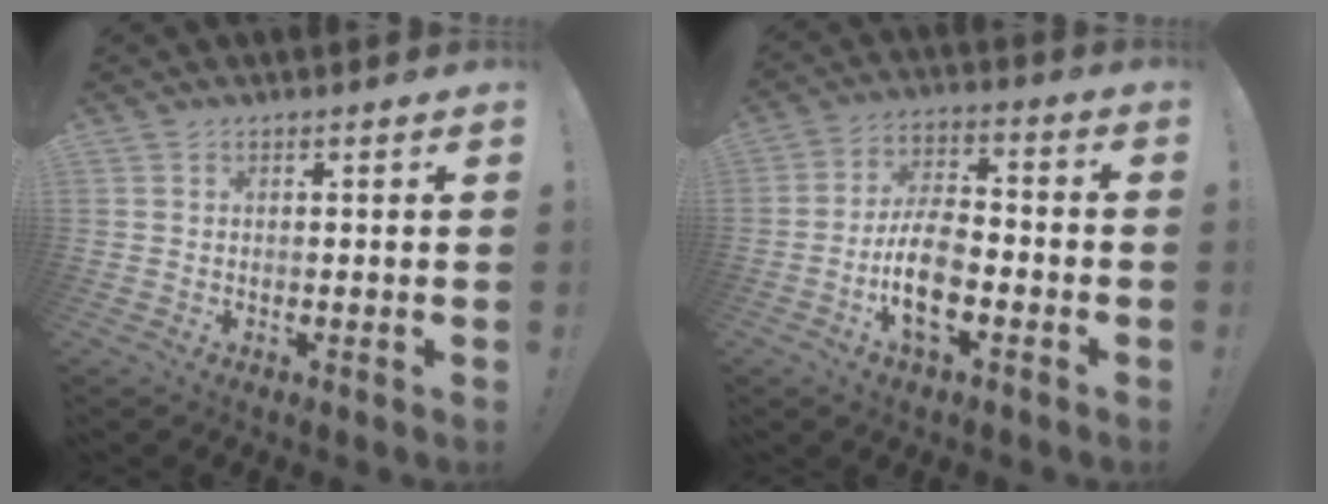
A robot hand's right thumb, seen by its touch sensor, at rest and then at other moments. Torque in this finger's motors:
{"motor_torque": [1.66, 1.72, 1.21, -1.16, 0.27]}